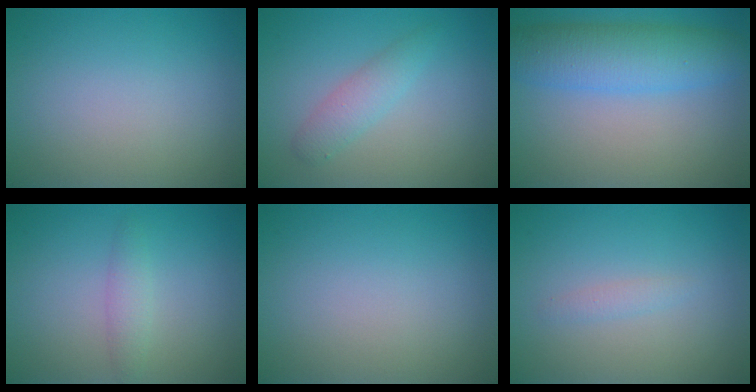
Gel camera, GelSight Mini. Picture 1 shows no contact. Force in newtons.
{"total": 2.2, "press": 2.2, "slide": 0.1}
{"total": 6.4, "press": 6.4, "slide": 0.1}
{"total": 1.5, "press": 1.5, "slide": 0.0}
{"total": 0.0}
{"total": 0.9, "press": 0.9, "slide": 0.0}